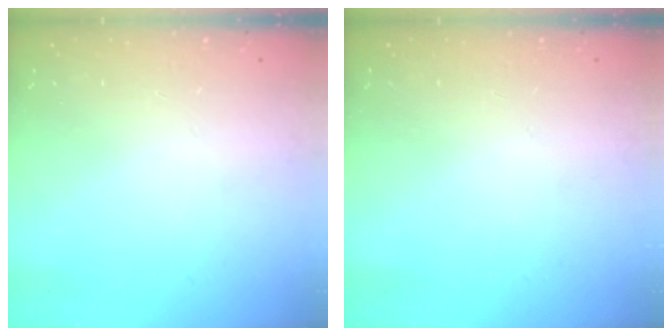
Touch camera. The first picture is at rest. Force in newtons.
{"total": 0.0}